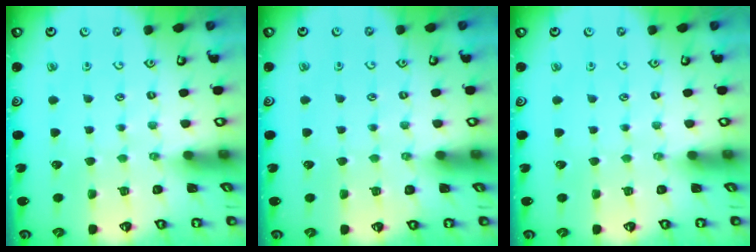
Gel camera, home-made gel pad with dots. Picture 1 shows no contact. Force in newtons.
{"total": 0.0}
{"total": 0.0}